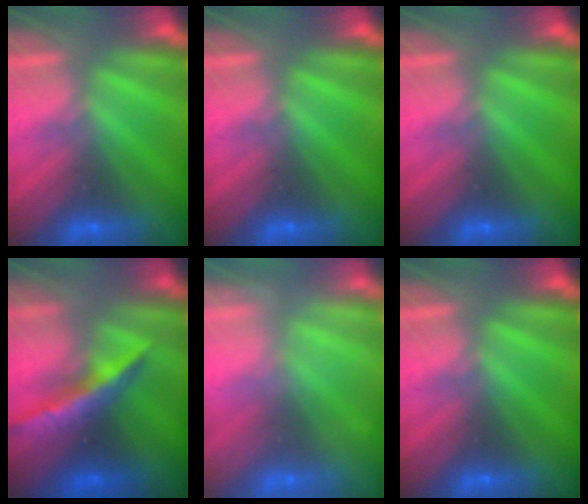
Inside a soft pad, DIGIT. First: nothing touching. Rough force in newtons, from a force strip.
{"total": 0.0}
{"total": 0.0}
{"total": 8.3}
{"total": 2.4}
{"total": 0.0}